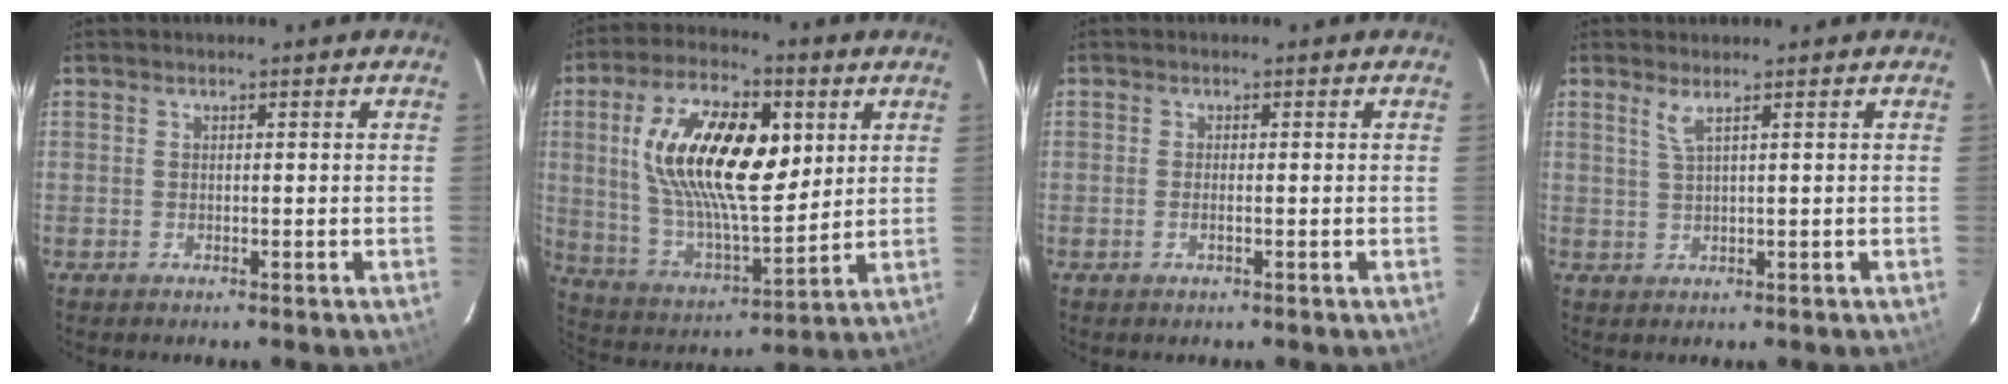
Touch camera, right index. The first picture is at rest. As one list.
[{"total": 21.2, "force": [5.3, 9.1, 18.4], "torque": [-0.354, 0.010, 0.103]}, {"total": 1.2, "force": [-0.4, 0.1, 1.1], "torque": [-0.023, 0.000, -0.008]}, {"total": 1.9, "force": [1.1, -0.4, 1.5], "torque": [-0.032, -0.004, 0.025]}]